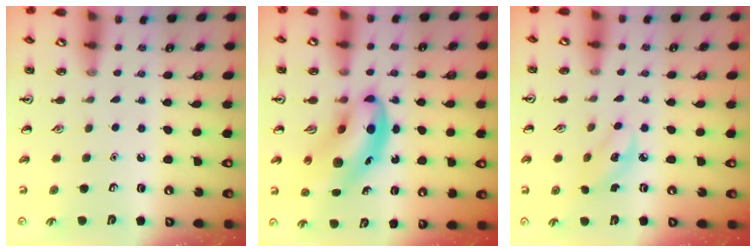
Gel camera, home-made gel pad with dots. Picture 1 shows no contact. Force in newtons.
{"total": 11.7, "press": 11.2, "slide": 3.2}
{"total": 2.8, "press": 2.7, "slide": 0.8}